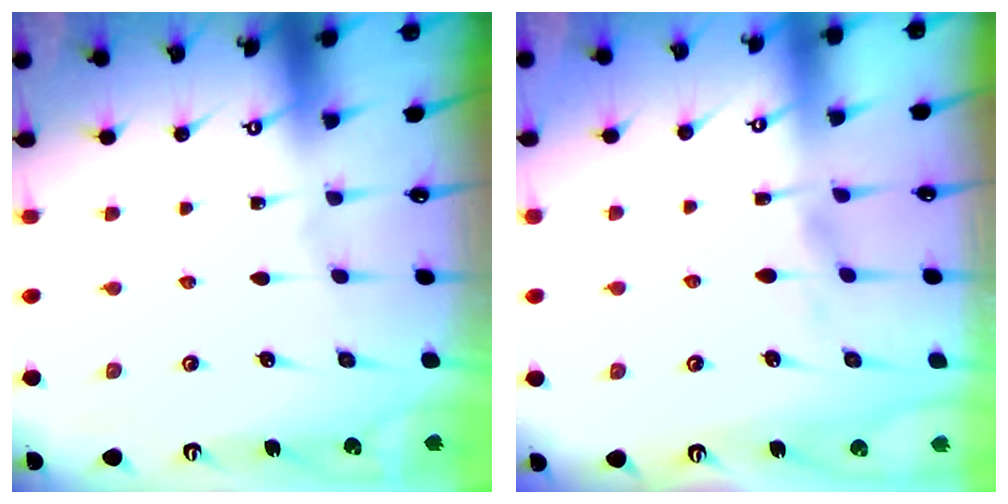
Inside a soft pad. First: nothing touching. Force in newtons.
{"total": 1.7, "press": 1.4, "slide": 1.1}